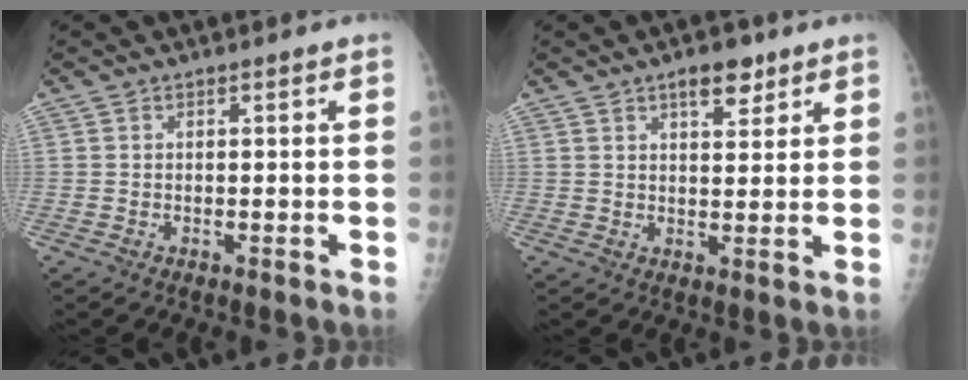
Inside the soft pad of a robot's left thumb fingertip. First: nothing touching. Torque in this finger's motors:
{"motor_torque": [0.27, -0.25, 0.39, -0.15, 0.02]}